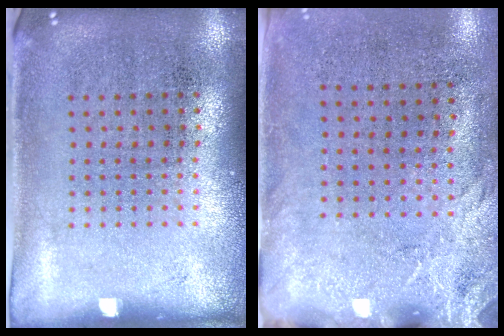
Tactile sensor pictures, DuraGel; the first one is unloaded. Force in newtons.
{"total": 2.6, "press": 2.0, "slide": 1.6}